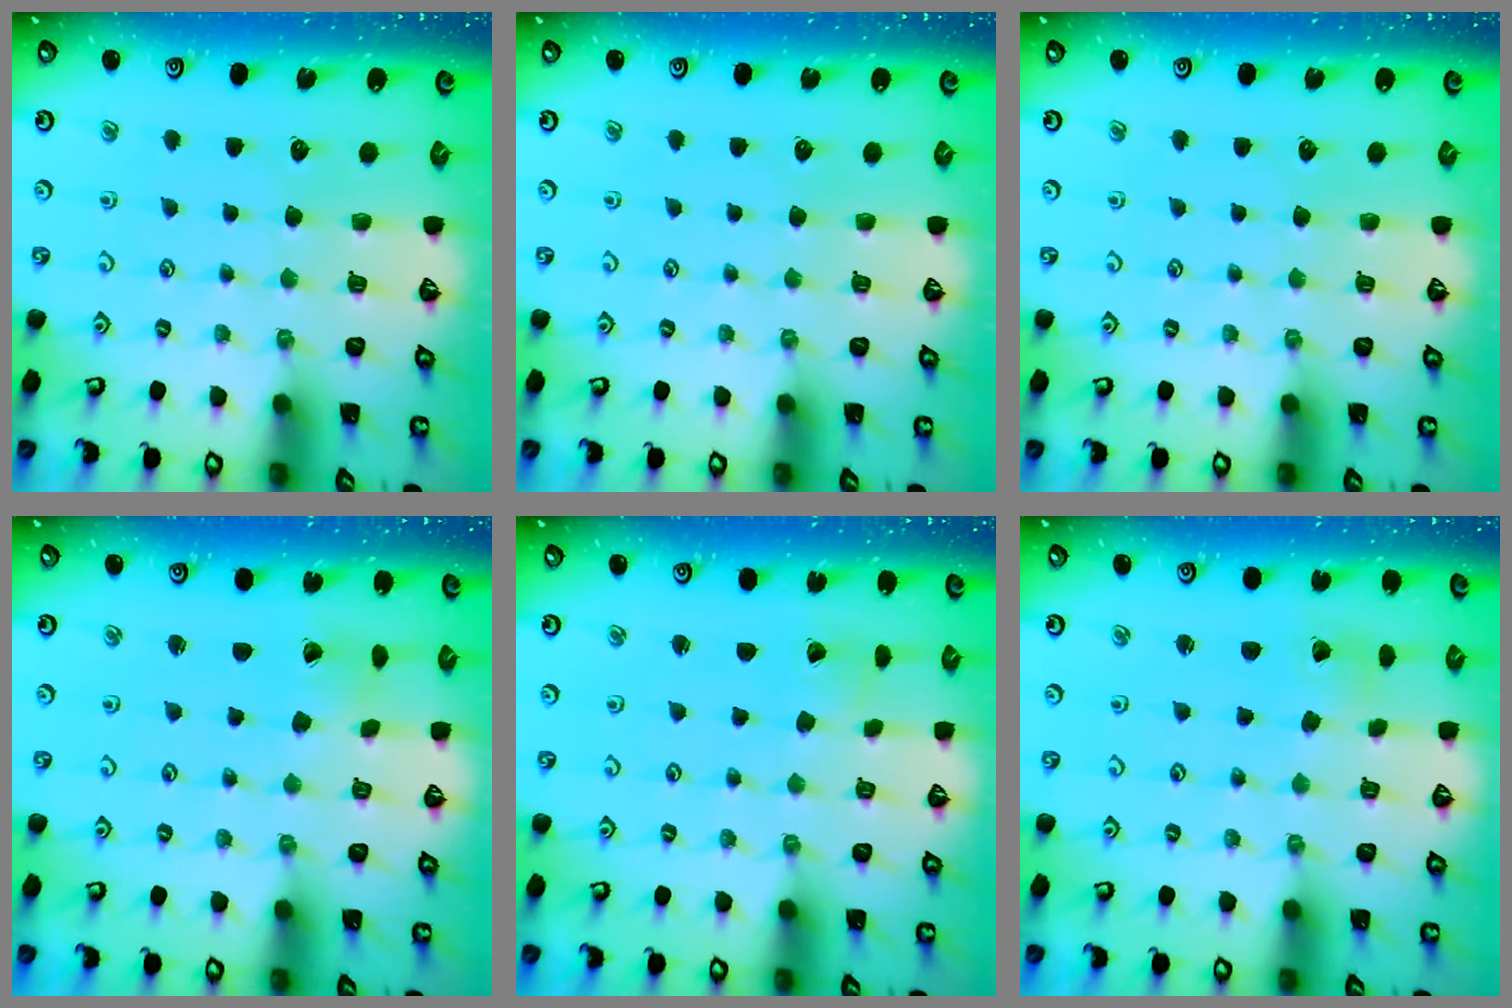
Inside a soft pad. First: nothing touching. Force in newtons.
{"total": 0.0}
{"total": 0.0}
{"total": 0.0}
{"total": 1.9, "press": 1.9, "slide": 0.1}
{"total": 1.9, "press": 1.9, "slide": 0.2}